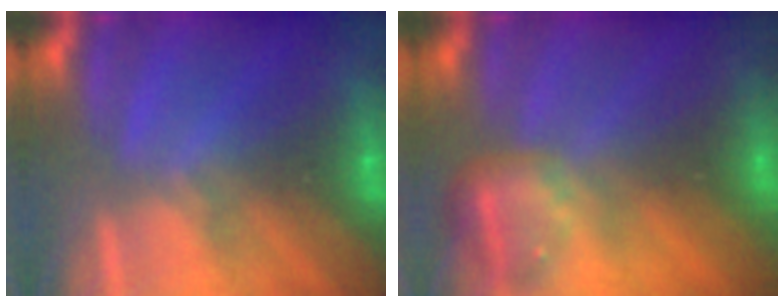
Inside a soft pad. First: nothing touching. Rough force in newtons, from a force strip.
{"total": 6.5}